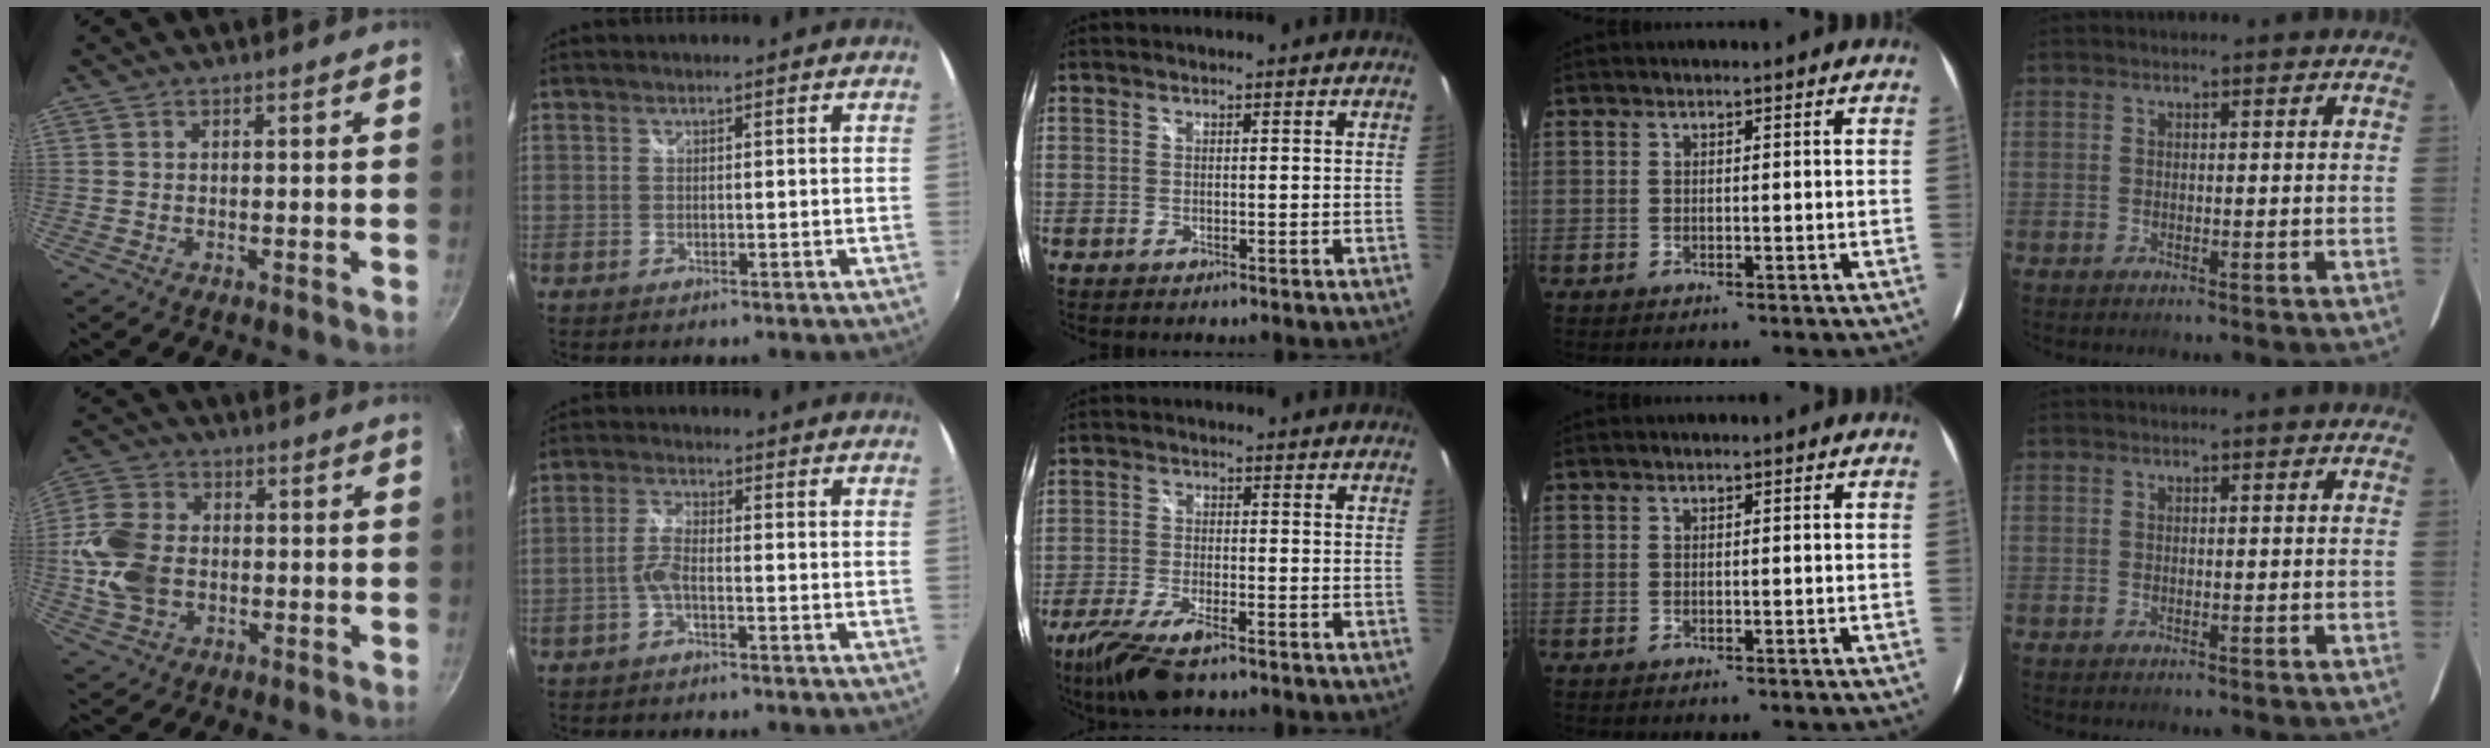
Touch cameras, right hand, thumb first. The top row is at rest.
{"thumb": {"total": 12.0, "force": [-0.9, 8.8, 8.1], "torque": [-0.152, 0.010, -0.026]}, "index": {"total": 3.0, "force": [-1.4, 0.7, 2.6], "torque": [-0.064, 0.010, -0.028]}, "middle": {"total": 10.7, "force": [-7.4, 3.0, 7.1], "torque": [-0.166, -0.035, -0.141]}}